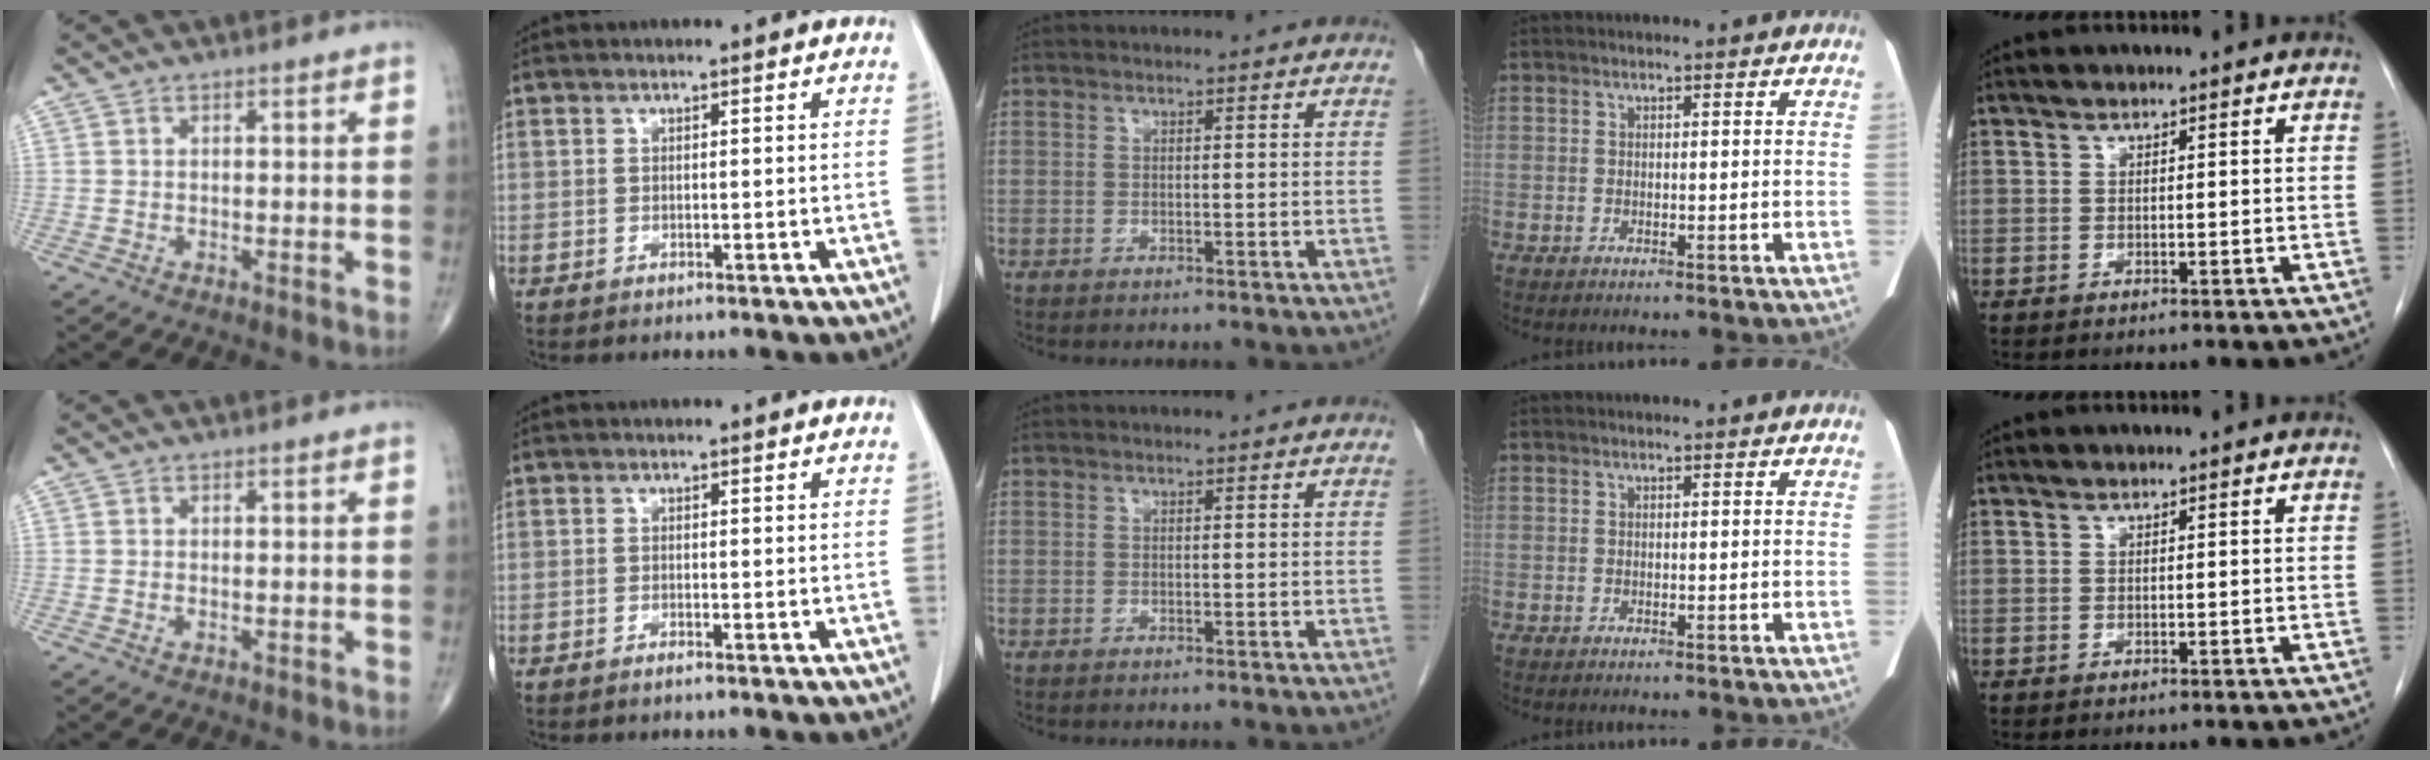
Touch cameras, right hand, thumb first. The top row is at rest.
{"thumb": {"total": 0.6, "force": [-0.2, 0.3, 0.5], "torque": [-0.011, 0.002, -0.001]}, "index": {"total": 0.6, "force": [-0.5, 0.0, 0.3], "torque": [-0.009, -0.002, -0.008]}}